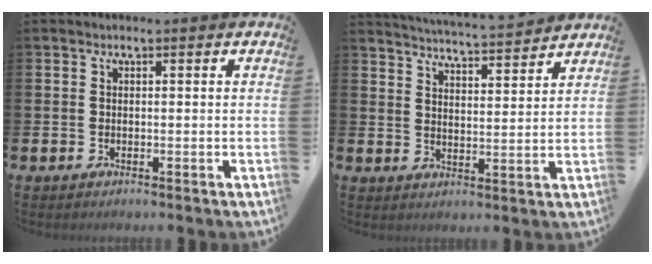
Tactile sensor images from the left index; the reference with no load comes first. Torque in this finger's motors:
{"motor_torque": [0.17, -1.97, 0.19, 0.11]}